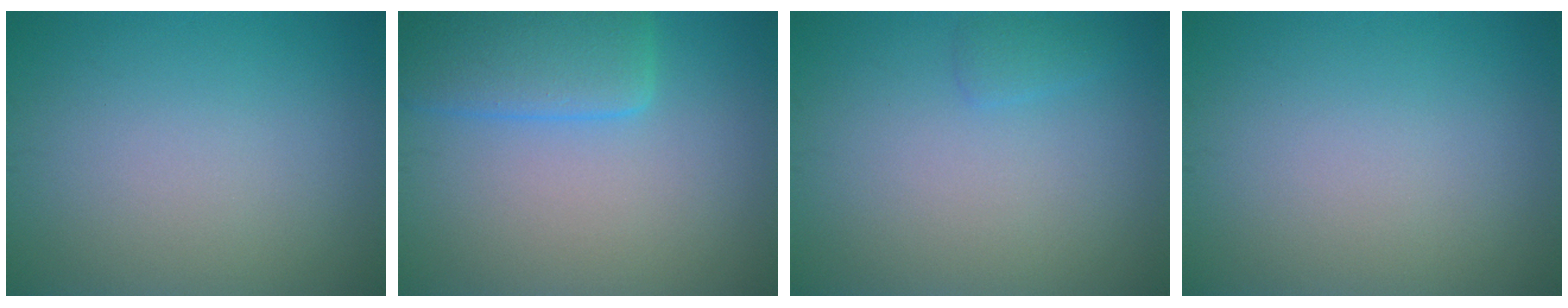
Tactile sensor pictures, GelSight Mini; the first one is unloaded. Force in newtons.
{"total": 5.0, "press": 5.0, "slide": 0.3}
{"total": 0.9, "press": 0.9, "slide": 0.1}
{"total": 0.0}